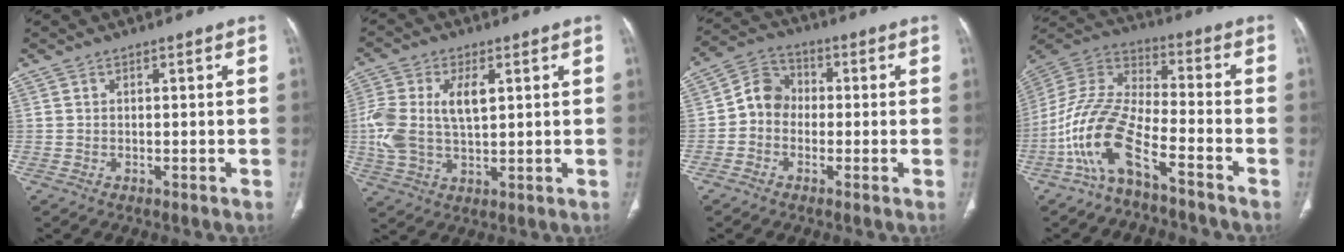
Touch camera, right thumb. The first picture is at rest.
{"total": 11.8, "force": [2.0, 6.3, 9.8], "torque": [-0.215, 0.007, 0.044]}
{"total": 6.5, "force": [-1.0, 5.6, 3.1], "torque": [-0.033, 0.025, -0.035]}
{"total": 14.0, "force": [-8.1, 5.0, 10.3], "torque": [-0.224, 0.074, -0.161]}